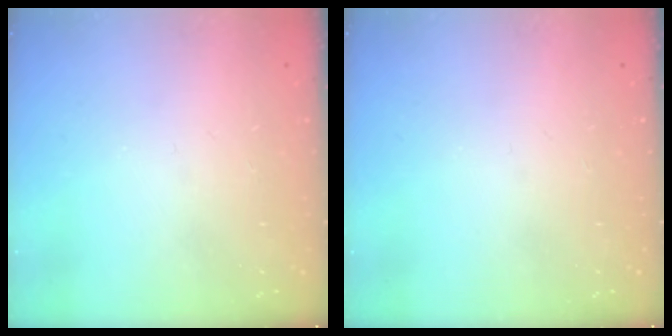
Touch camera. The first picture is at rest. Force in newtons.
{"total": 0.0}